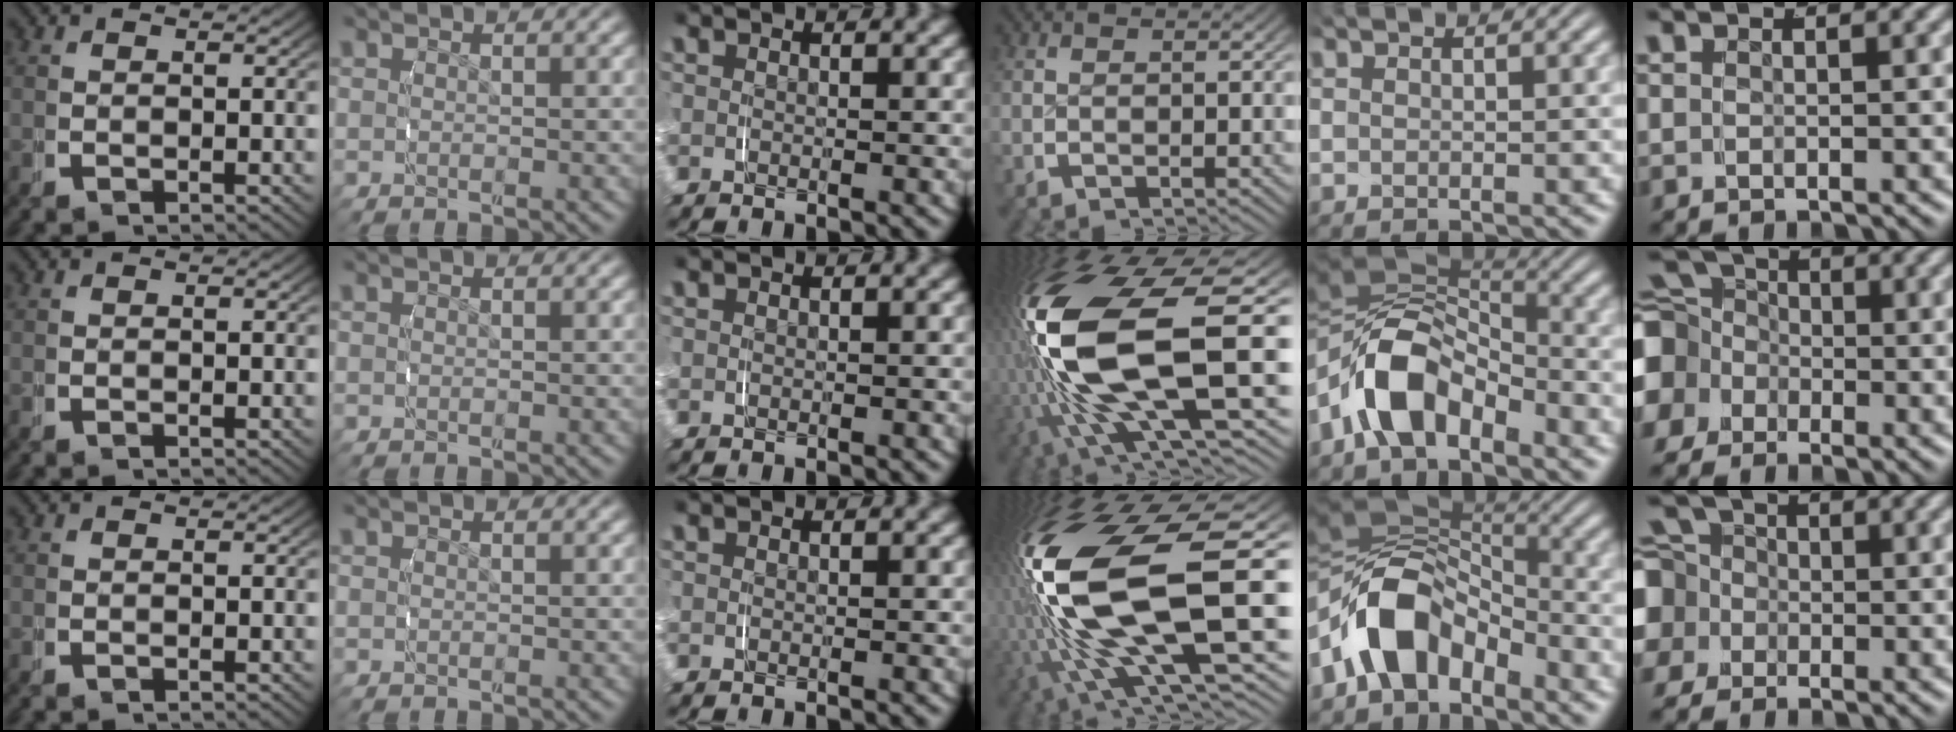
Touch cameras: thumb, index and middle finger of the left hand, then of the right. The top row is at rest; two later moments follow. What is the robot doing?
{"motion": "grasp_and_lifting", "object": "knife"}